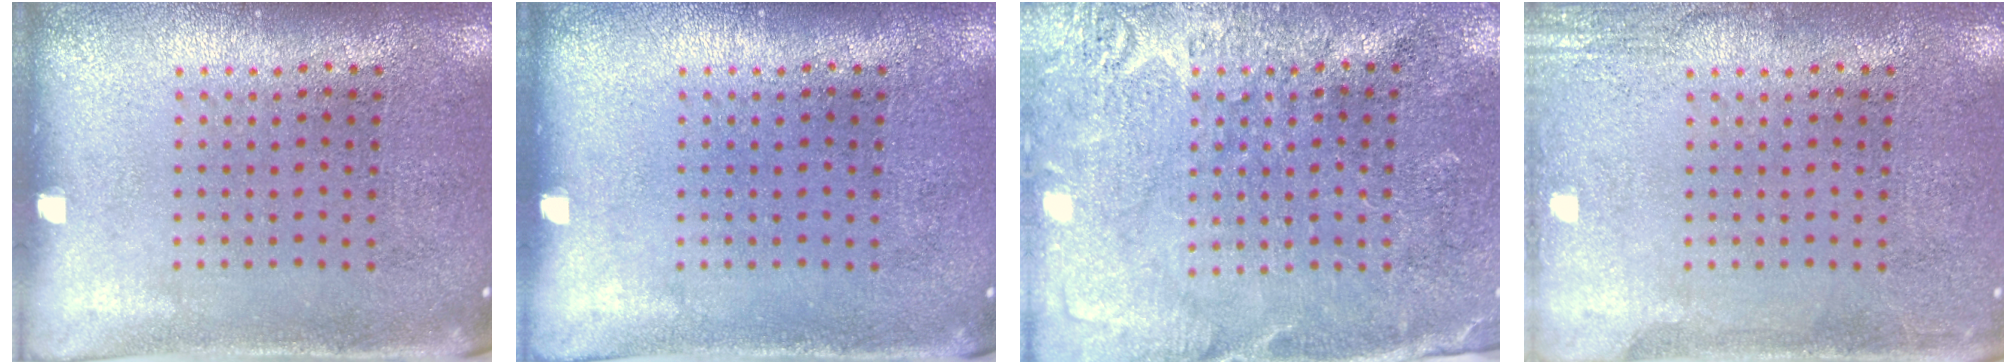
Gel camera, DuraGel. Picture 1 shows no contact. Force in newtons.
{"total": 0.0}
{"total": 2.7, "press": 2.7, "slide": 0.2}
{"total": 2.2, "press": 2.2, "slide": 0.4}